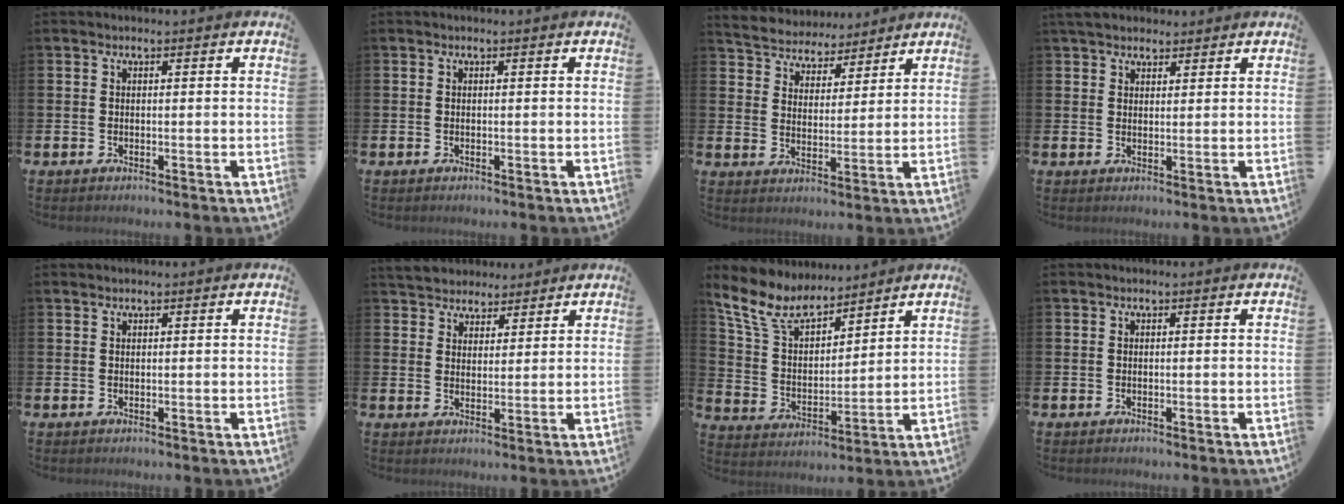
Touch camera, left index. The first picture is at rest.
{"total": 0.0}
{"total": 5.0, "force": [4.8, 1.6, -0.3], "torque": [-0.027, -0.037, 0.081]}
{"total": 3.7, "force": [3.3, 1.5, 0.7], "torque": [-0.013, -0.007, 0.061]}
{"total": 0.6, "force": [0.6, 0.1, 0.0], "torque": [0.002, 0.000, 0.011]}
{"total": 4.5, "force": [4.2, 1.5, -0.5], "torque": [-0.009, -0.018, 0.076]}
{"total": 9.5, "force": [8.2, 3.5, 3.4], "torque": [-0.109, -0.041, 0.149]}
{"total": 0.0}